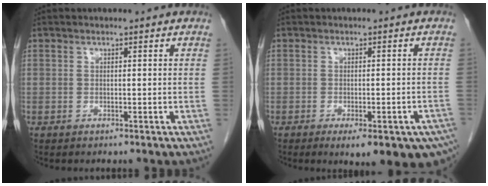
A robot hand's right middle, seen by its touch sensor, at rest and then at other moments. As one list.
[{"total": 12.8, "force": [-8.6, 3.7, 8.8], "torque": [-0.073, -0.010, -0.103]}]